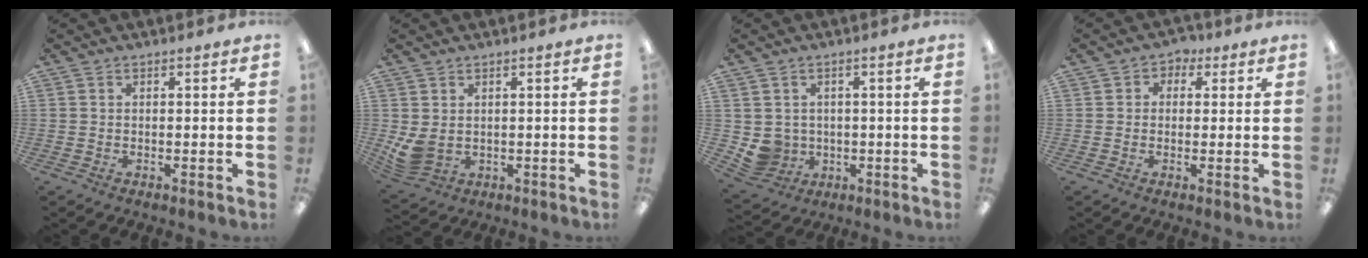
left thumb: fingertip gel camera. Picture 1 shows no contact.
{"total": 4.8, "force": [1.0, 3.4, 3.2], "torque": [-0.080, -0.005, 0.020]}
{"total": 5.2, "force": [0.4, 5.0, 1.2], "torque": [-0.049, -0.001, 0.015]}
{"total": 2.9, "force": [0.3, 2.7, 1.0], "torque": [-0.016, 0.009, 0.002]}